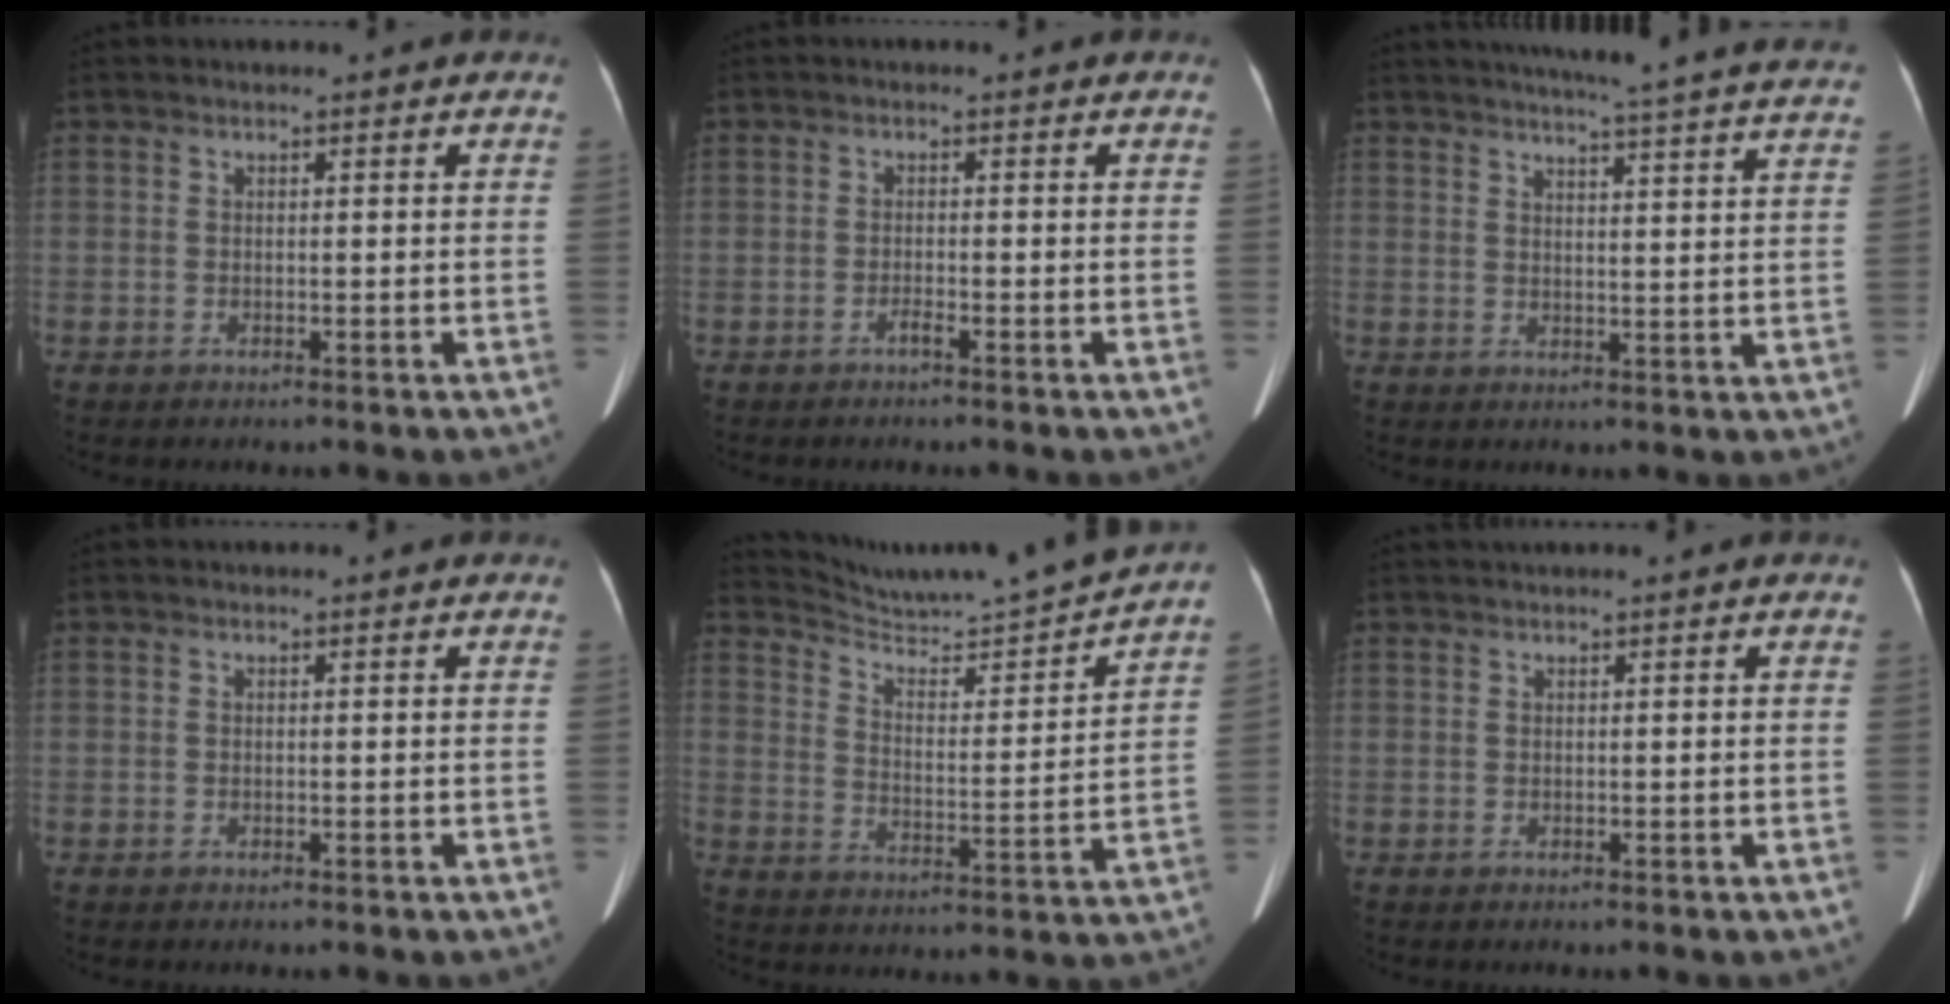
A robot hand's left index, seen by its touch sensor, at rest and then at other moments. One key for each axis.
{"total": 0.9, "fx": -0.7, "fy": -0.1, "fz": 0.5, "tx": -0.011, "ty": -0.001, "tz": -0.013}
{"total": 22.5, "fx": 20.5, "fy": -0.1, "fz": 9.1, "tx": -0.133, "ty": -0.040, "tz": 0.239}
{"total": 0.0}
{"total": 16.6, "fx": 15.9, "fy": -1.6, "fz": 4.5, "tx": -0.085, "ty": -0.041, "tz": 0.234}
{"total": 0.7, "fx": 0.5, "fy": -0.2, "fz": 0.4, "tx": -0.014, "ty": 0.009, "tz": 0.017}